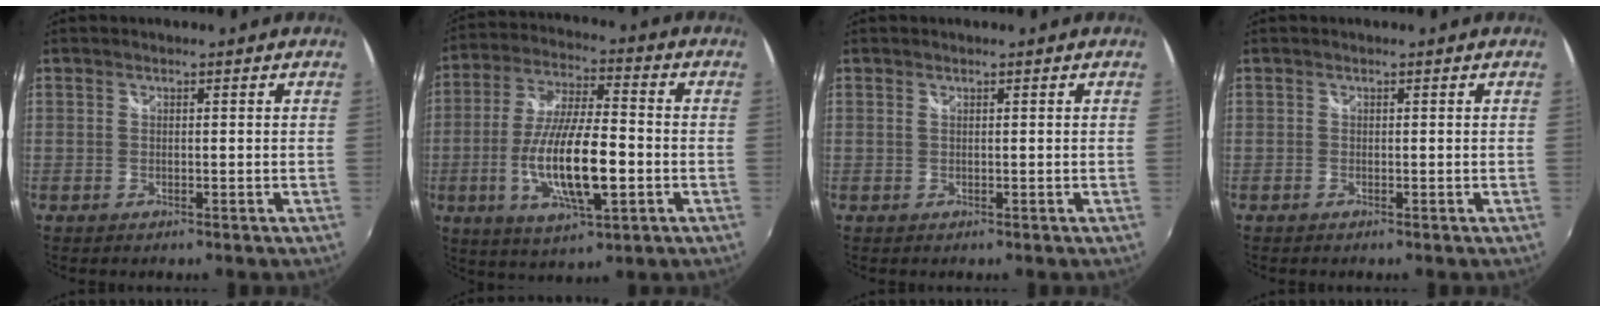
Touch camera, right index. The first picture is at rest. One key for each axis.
{"total": 16.1, "fx": -3.9, "fy": 4.4, "fz": 15.0, "tx": -0.298, "ty": -0.013, "tz": -0.068}
{"total": 0.0}
{"total": 0.0}